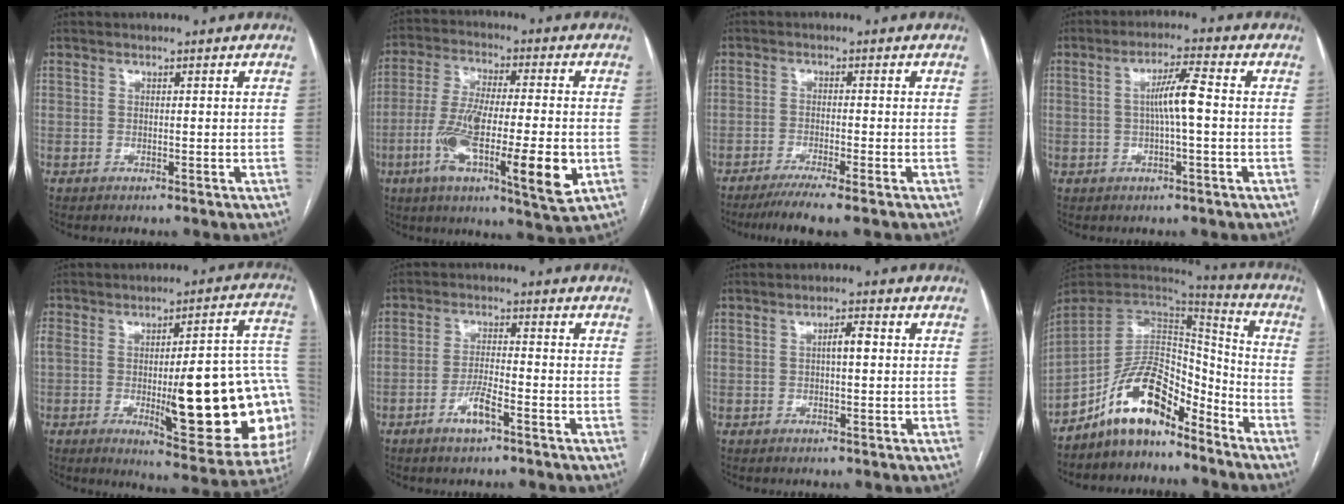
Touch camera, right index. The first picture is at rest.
{"total": 17.2, "force": [-4.9, 2.7, 16.2], "torque": [-0.278, -0.014, -0.078]}
{"total": 5.9, "force": [-4.5, -0.6, 3.8], "torque": [-0.058, -0.014, -0.077]}
{"total": 5.6, "force": [0.0, 0.1, 5.6], "torque": [-0.100, 0.010, 0.000]}
{"total": 26.9, "force": [-3.7, 6.8, 25.8], "torque": [-0.296, 0.019, -0.034]}
{"total": 4.5, "force": [-2.5, 0.7, 3.6], "torque": [-0.072, -0.001, -0.049]}
{"total": 2.5, "force": [0.2, 0.5, 2.5], "torque": [-0.041, 0.005, 0.002]}
{"total": 12.9, "force": [-9.4, 5.3, 7.0], "torque": [-0.125, 0.031, -0.173]}